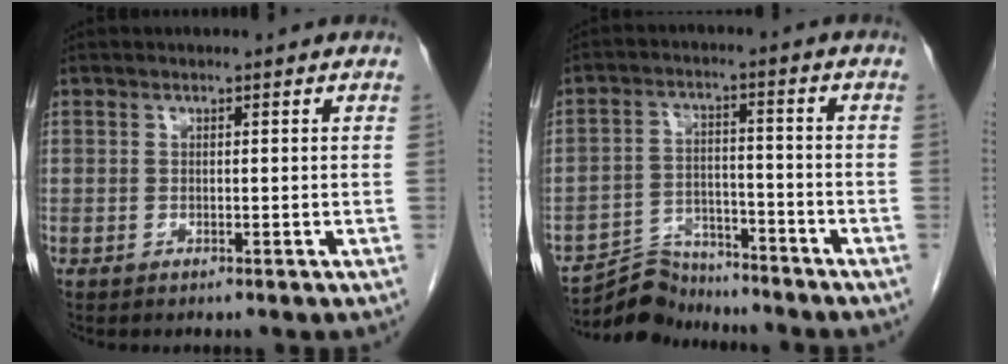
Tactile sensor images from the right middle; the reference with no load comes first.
{"total": 7.6, "force": [-7.4, 1.8, -0.4], "torque": [0.006, 0.010, -0.133]}